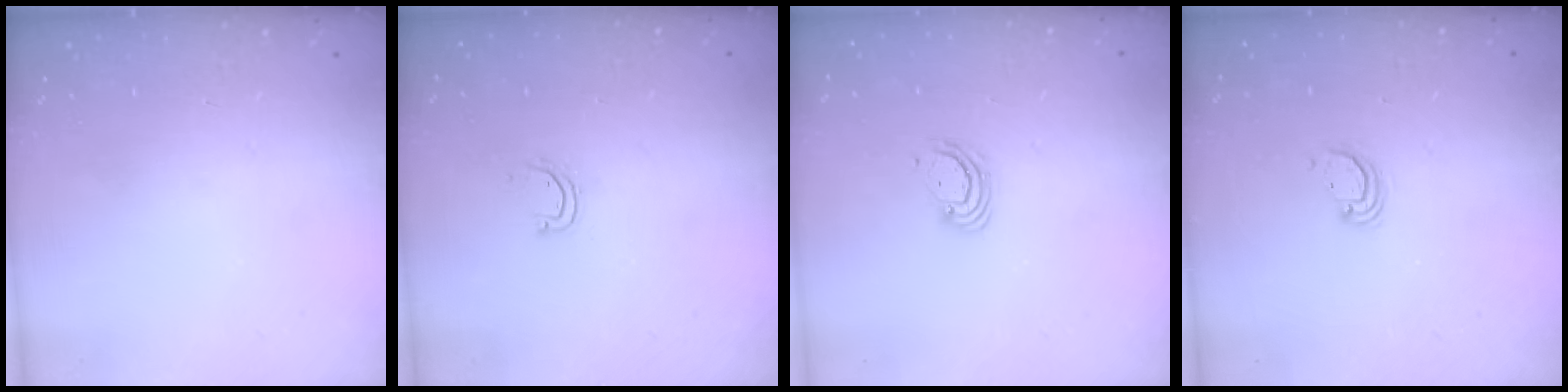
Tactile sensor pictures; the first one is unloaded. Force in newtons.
{"total": 3.0, "press": 3.0, "slide": 0.2}
{"total": 2.9, "press": 2.9, "slide": 0.3}
{"total": 3.3, "press": 3.3, "slide": 0.2}